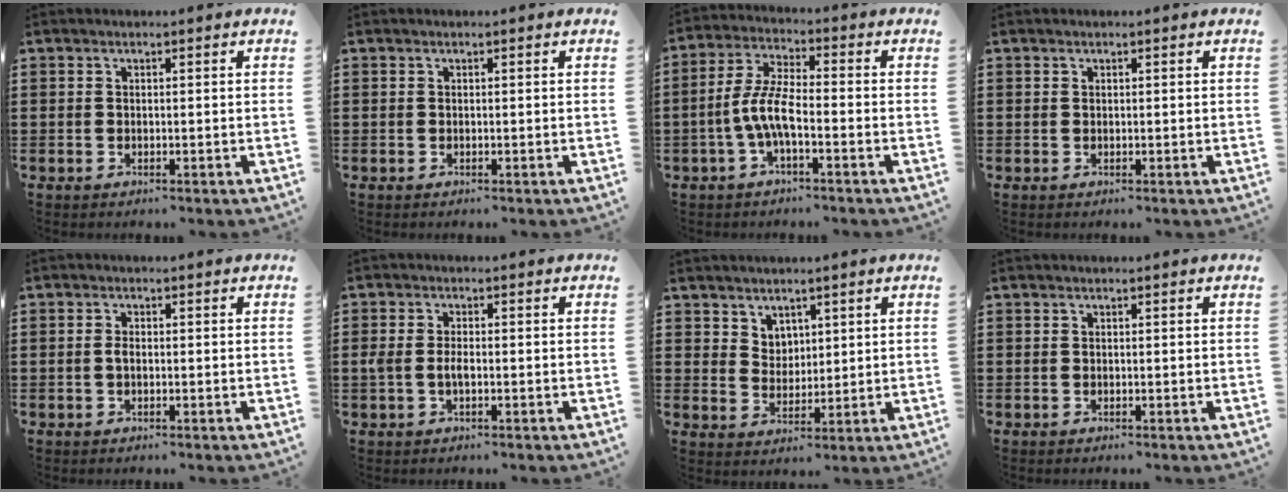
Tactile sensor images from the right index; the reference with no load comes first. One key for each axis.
{"total": 0.0}
{"total": 6.6, "fx": -2.3, "fy": 1.7, "fz": 5.9, "tx": -0.151, "ty": -0.013, "tz": -0.054}
{"total": 0.0}
{"total": 1.4, "fx": -0.2, "fy": 0.6, "fz": 1.2, "tx": -0.032, "ty": -0.003, "tz": -0.007}
{"total": 2.5, "fx": -0.4, "fy": 1.1, "fz": 2.2, "tx": -0.049, "ty": 0.000, "tz": -0.011}
{"total": 3.9, "fx": 2.9, "fy": 2.6, "fz": 0.4, "tx": -0.019, "ty": 0.002, "tz": 0.056}
{"total": 0.0}